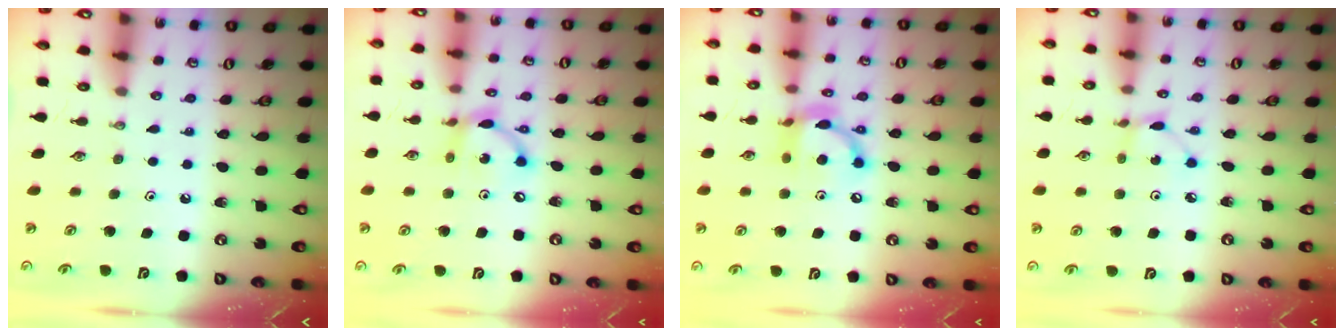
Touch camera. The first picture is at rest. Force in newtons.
{"total": 10.8, "press": 10.8, "slide": 0.8}
{"total": 12.8, "press": 12.8, "slide": 0.5}
{"total": 1.9, "press": 1.9, "slide": 0.2}